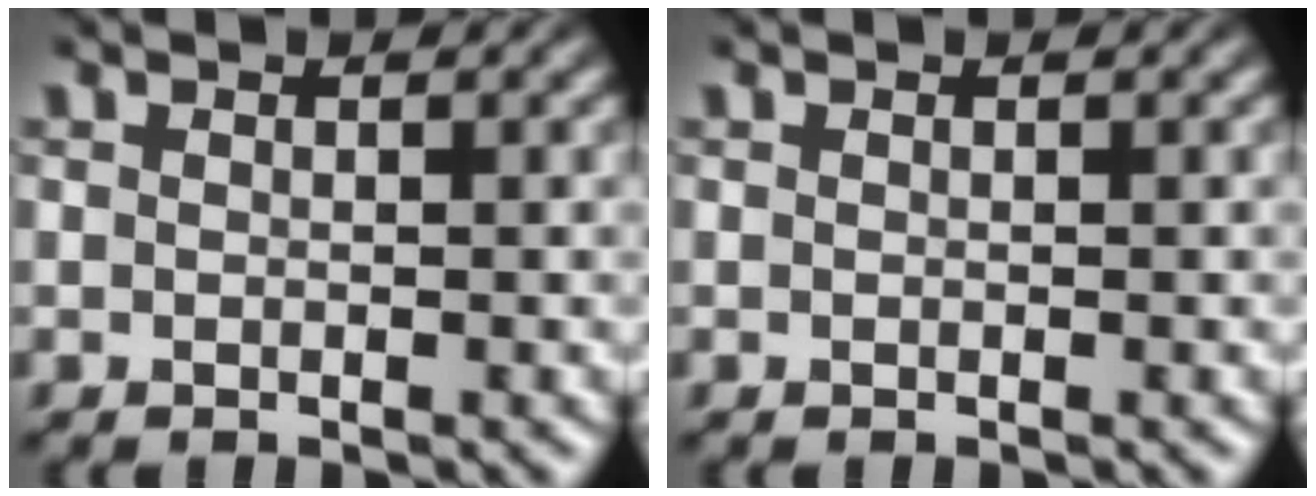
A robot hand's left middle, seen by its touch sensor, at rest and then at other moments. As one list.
[{"total": 0.0}]